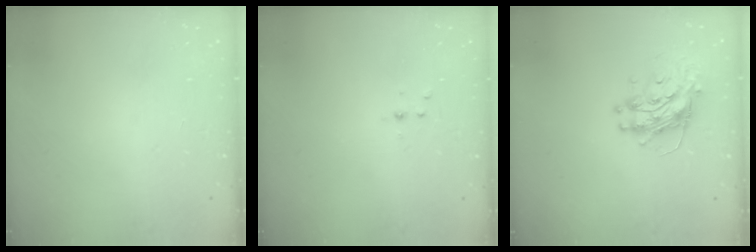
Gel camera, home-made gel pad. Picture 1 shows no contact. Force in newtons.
{"total": 3.0, "press": 2.6, "slide": 1.5}
{"total": 11.4, "press": 11.3, "slide": 1.1}